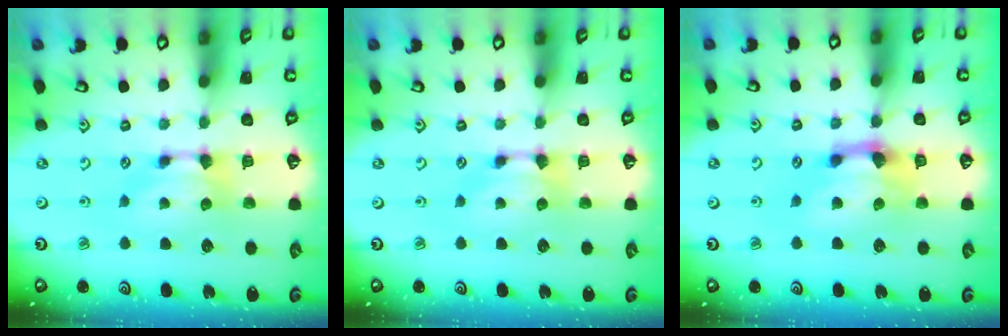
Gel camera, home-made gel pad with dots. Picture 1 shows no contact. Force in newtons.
{"total": 0.0}
{"total": 2.8, "press": 2.4, "slide": 1.5}